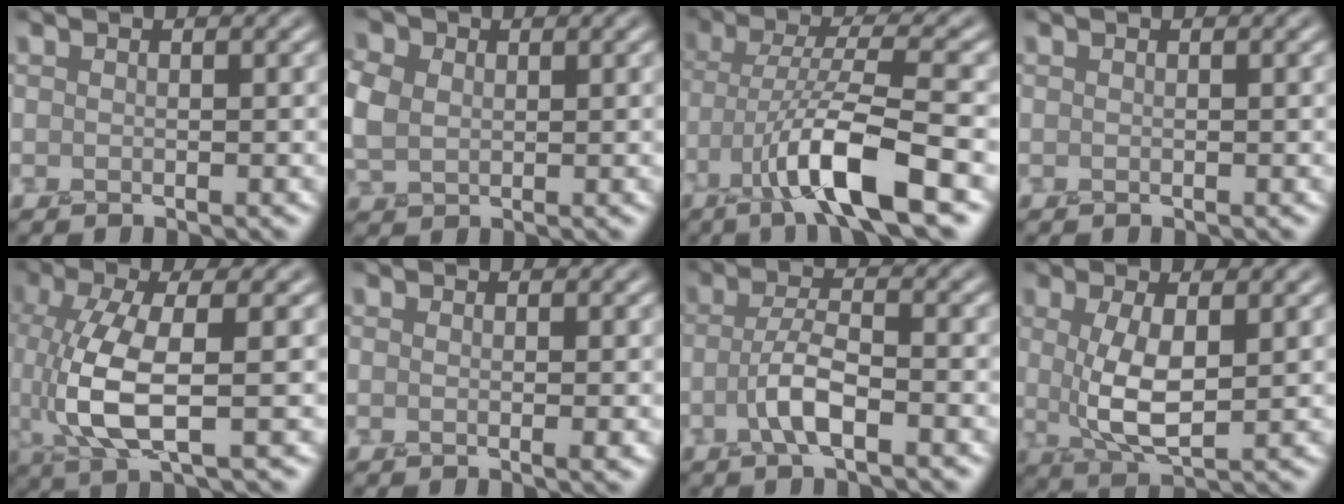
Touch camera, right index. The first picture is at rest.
{"total": 4.2, "force": [1.0, 3.3, 2.4], "torque": [-0.079, 0.012, 0.016]}
{"total": 8.3, "force": [-3.9, 1.6, 7.1], "torque": [-0.135, -0.001, -0.075]}
{"total": 0.0}
{"total": 7.3, "force": [-0.6, 2.3, 6.9], "torque": [-0.161, -0.007, -0.007]}
{"total": 0.8, "force": [-0.1, 0.1, 0.8], "torque": [-0.012, -0.005, -0.003]}
{"total": 3.6, "force": [-1.4, 0.9, 3.2], "torque": [-0.066, 0.005, -0.033]}
{"total": 5.0, "force": [0.5, 1.7, 4.7], "torque": [-0.102, -0.007, 0.013]}